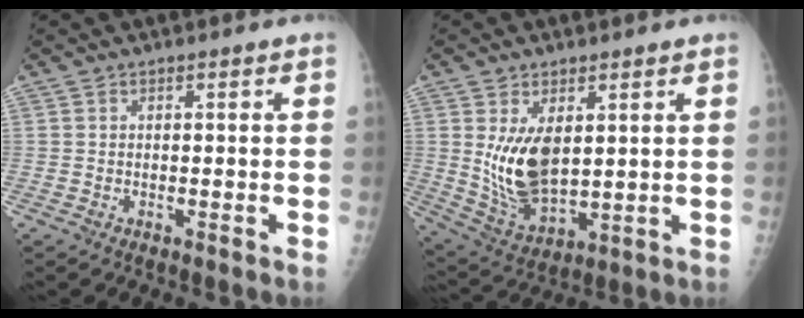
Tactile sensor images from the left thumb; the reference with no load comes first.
{"total": 11.4, "force": [2.6, 6.4, 9.1], "torque": [-0.151, -0.027, 0.068]}